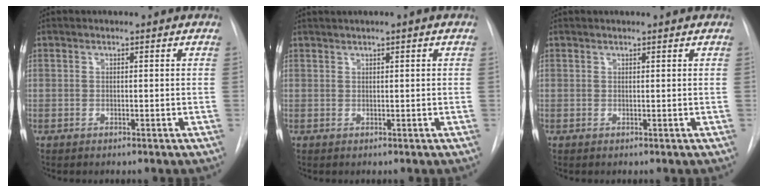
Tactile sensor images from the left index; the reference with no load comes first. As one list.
[{"total": 1.7, "force": [0.8, -0.1, 1.5], "torque": [-0.030, 0.008, 0.015]}, {"total": 0.6, "force": [0.5, -0.1, 0.2], "torque": [-0.005, 0.003, 0.009]}]